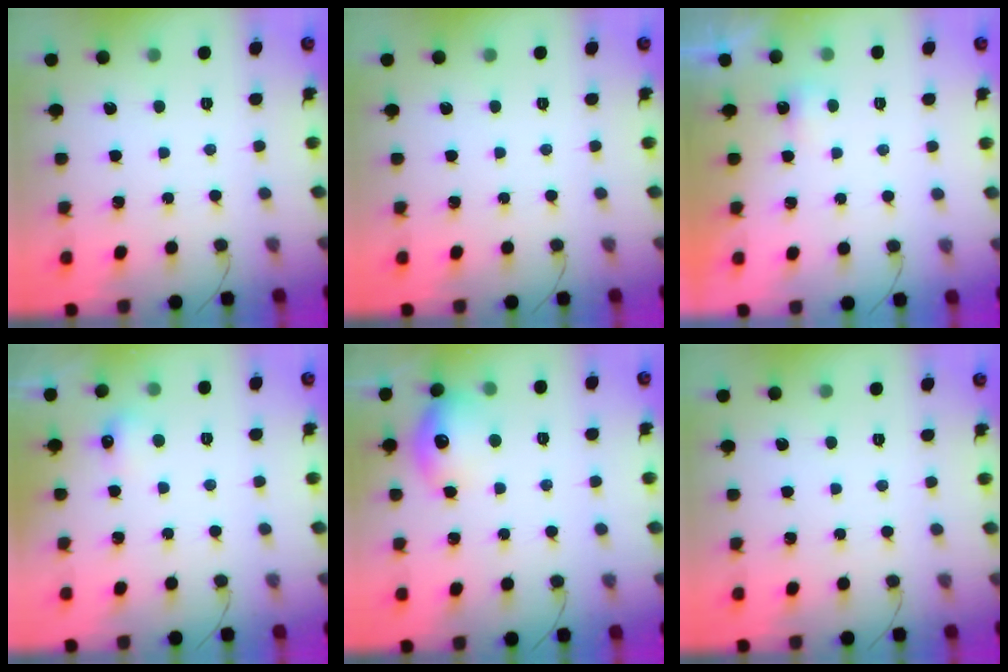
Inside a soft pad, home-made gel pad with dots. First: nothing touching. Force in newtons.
{"total": 0.0}
{"total": 2.4, "press": 2.3, "slide": 0.5}
{"total": 4.7, "press": 4.5, "slide": 1.2}
{"total": 12.8, "press": 12.8, "slide": 0.9}
{"total": 0.0}